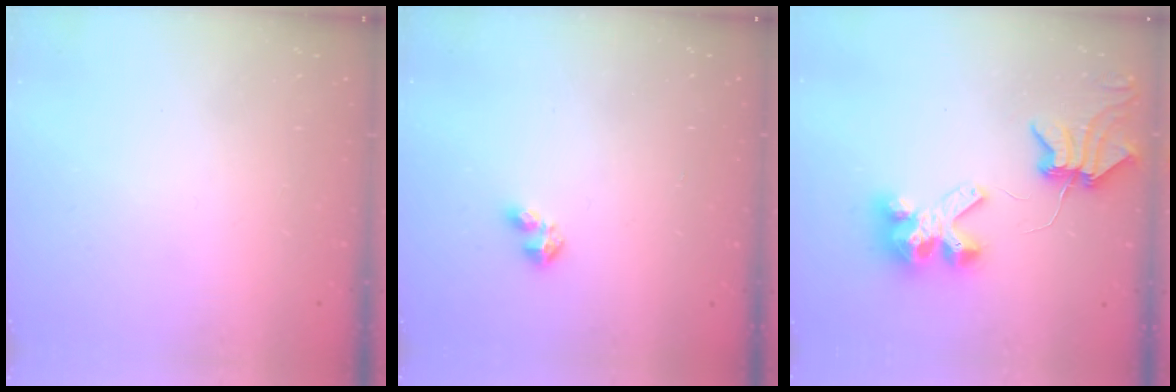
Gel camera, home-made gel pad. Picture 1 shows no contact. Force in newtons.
{"total": 2.9, "press": 2.8, "slide": 0.6}
{"total": 8.0, "press": 8.0, "slide": 1.0}